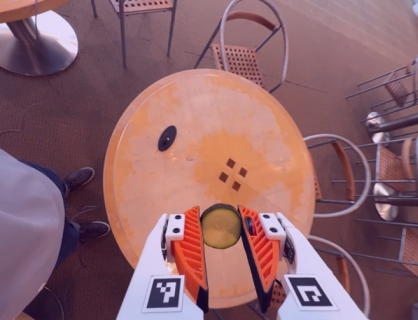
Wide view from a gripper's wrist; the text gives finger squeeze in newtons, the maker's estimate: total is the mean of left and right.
{"total": 9.0, "left": 9.0, "right": 9.1}